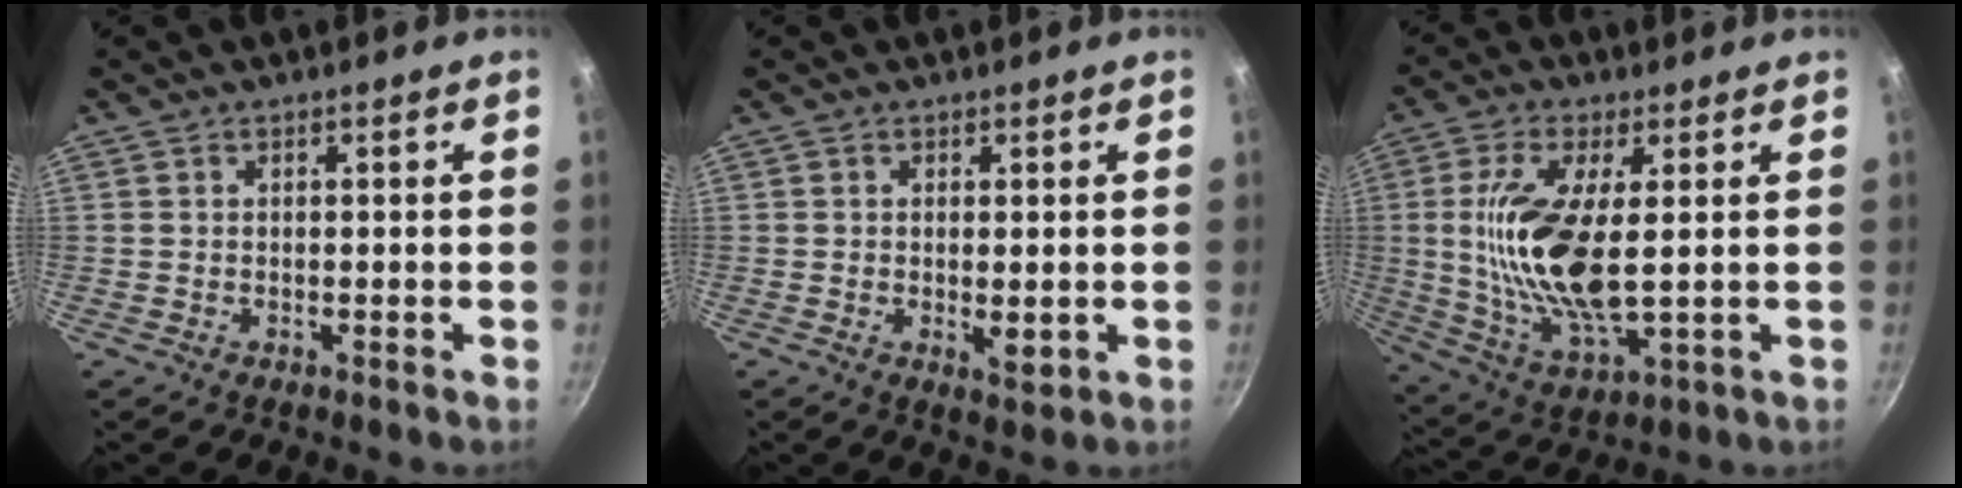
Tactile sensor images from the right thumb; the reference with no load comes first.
{"total": 2.9, "force": [-0.1, 1.1, 2.6], "torque": [-0.044, -0.011, 0.000]}
{"total": 16.3, "force": [1.6, 6.2, 15.0], "torque": [-0.304, -0.015, 0.034]}